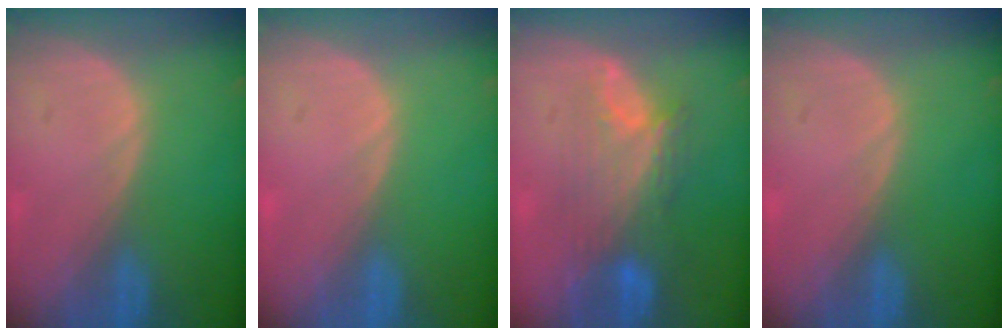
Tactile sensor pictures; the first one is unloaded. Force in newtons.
{"total": 0.0}
{"total": 8.6, "press": 7.8, "slide": 3.6}
{"total": 0.0}